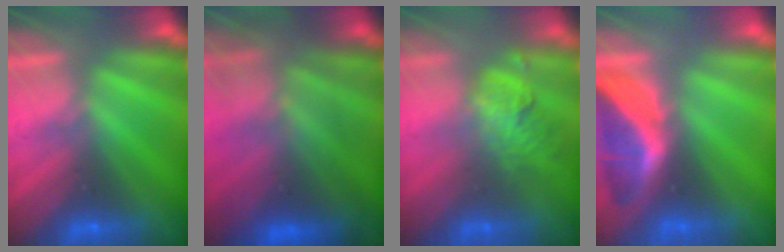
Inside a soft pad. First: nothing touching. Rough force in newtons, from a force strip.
{"total": 7.1}
{"total": 1.8}
{"total": 1.8}